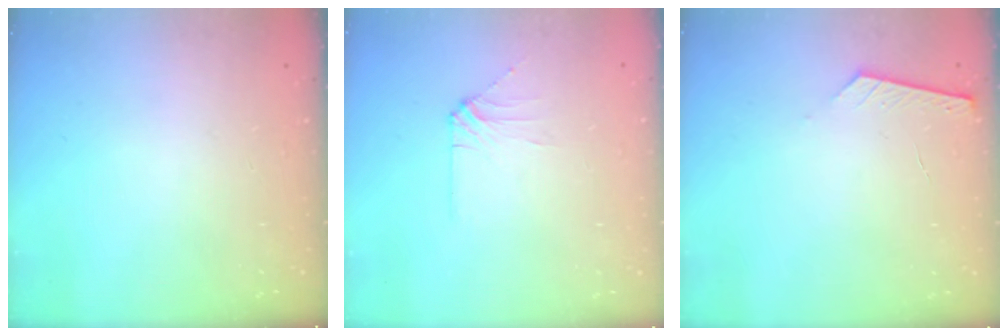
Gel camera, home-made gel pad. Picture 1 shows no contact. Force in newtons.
{"total": 3.8, "press": 3.7, "slide": 0.7}
{"total": 4.0, "press": 4.0, "slide": 0.4}